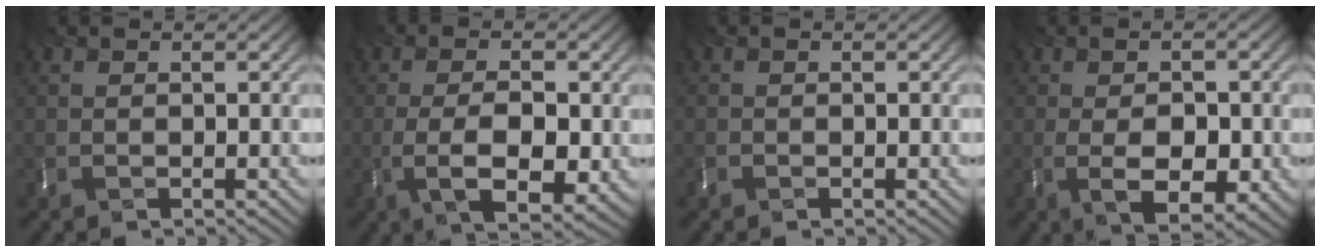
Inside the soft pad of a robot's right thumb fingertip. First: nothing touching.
{"total": 6.4, "force": [-2.2, 2.3, 5.6], "torque": [-0.095, -0.016, -0.041]}
{"total": 0.7, "force": [-0.5, 0.4, -0.1], "torque": [0.001, -0.002, -0.015]}
{"total": 5.8, "force": [-1.8, 2.8, 4.8], "torque": [-0.078, -0.015, -0.035]}